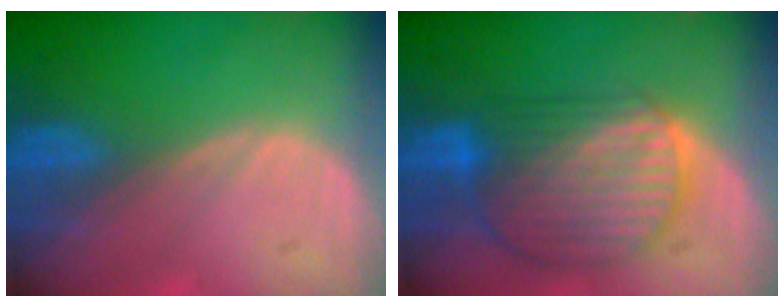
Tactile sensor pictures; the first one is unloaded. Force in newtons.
{"total": 10.0, "press": 8.6, "slide": 5.2}